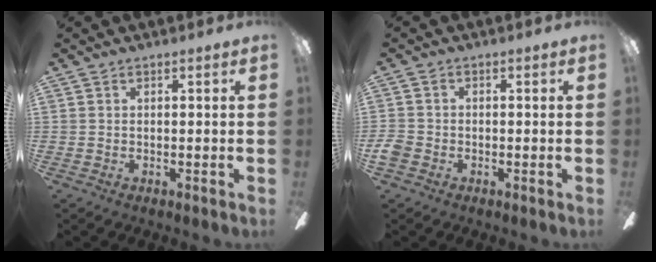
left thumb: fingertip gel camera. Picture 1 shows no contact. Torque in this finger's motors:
{"motor_torque": [-0.28, 0.24, 0.10, -0.17, 0.00]}